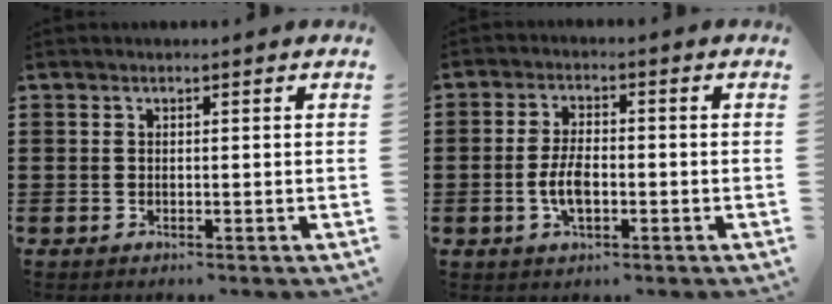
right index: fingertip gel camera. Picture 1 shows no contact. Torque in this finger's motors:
{"motor_torque": [2.14, 0.00, 0.87, 0.20]}